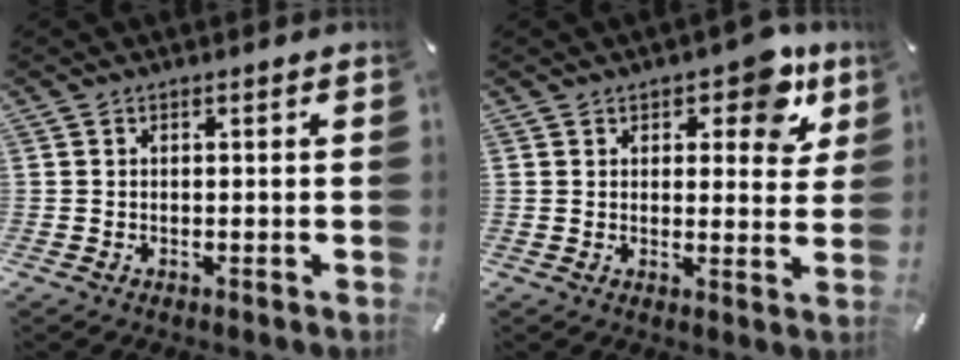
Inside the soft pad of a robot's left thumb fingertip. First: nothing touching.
{"total": 8.8, "force": [5.5, 4.4, 5.2], "torque": [-0.045, -0.034, 0.089]}